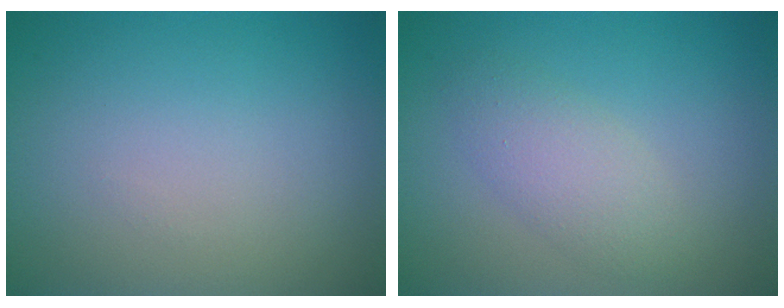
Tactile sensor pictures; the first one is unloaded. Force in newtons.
{"total": 2.8, "press": 2.8, "slide": 0.2}